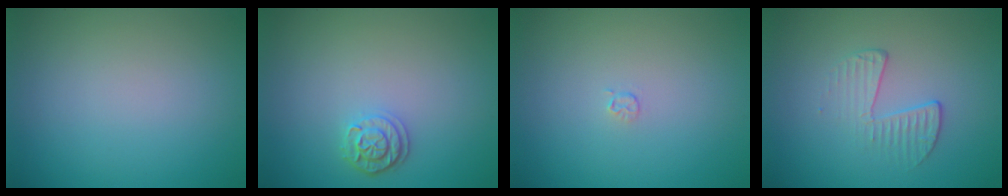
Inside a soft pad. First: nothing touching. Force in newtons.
{"total": 2.1, "press": 1.9, "slide": 0.9}
{"total": 0.6, "press": 0.3, "slide": 0.6}
{"total": 2.1, "press": 1.0, "slide": 1.8}